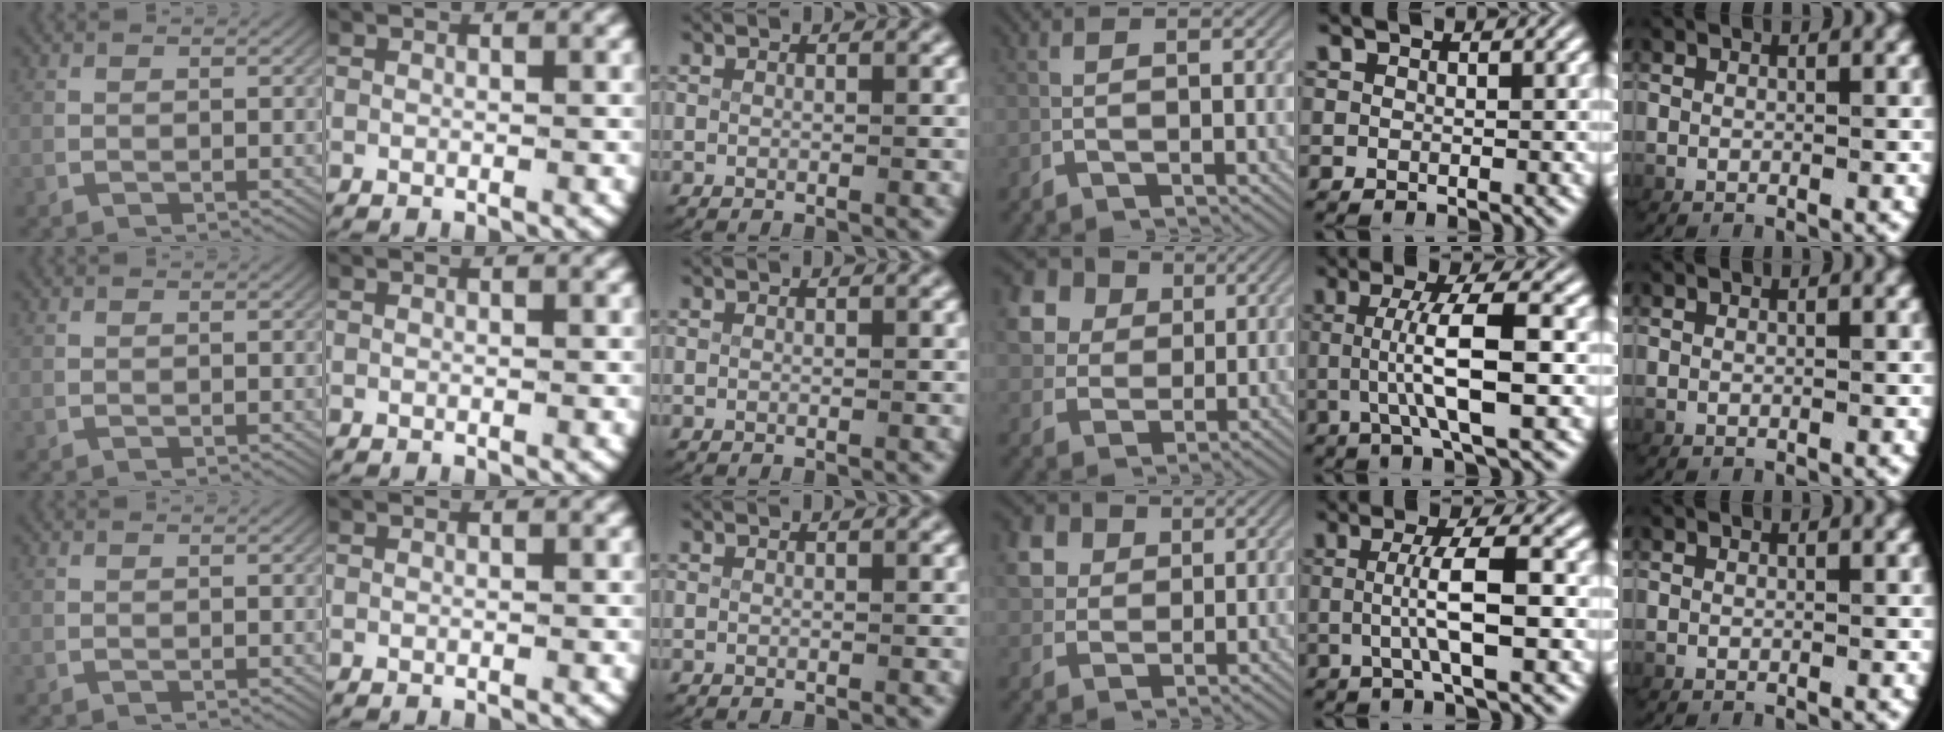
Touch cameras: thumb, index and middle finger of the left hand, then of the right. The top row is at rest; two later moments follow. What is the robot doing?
{"motion": "lift_and_place", "object": "card"}